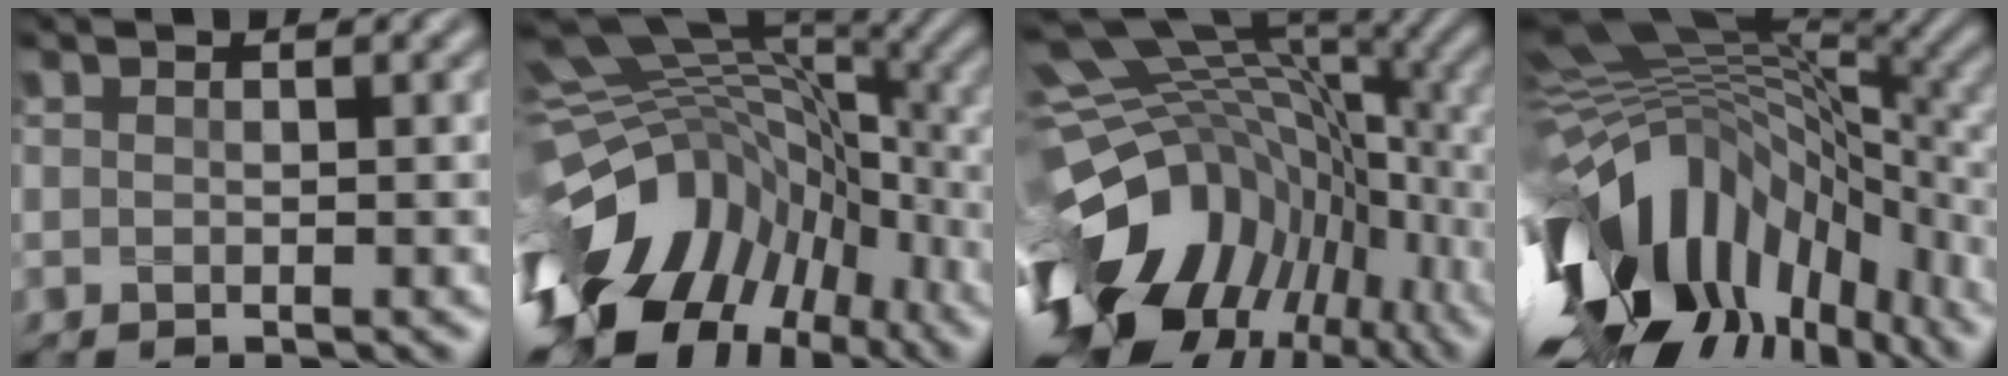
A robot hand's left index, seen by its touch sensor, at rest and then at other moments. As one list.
[{"total": 15.9, "force": [-5.4, 10.7, 10.5], "torque": [-0.212, -0.007, -0.080]}, {"total": 17.3, "force": [-5.5, 10.1, 13.0], "torque": [-0.263, -0.021, -0.072]}, {"total": 16.1, "force": [-4.5, 8.4, 13.0], "torque": [-0.258, -0.003, -0.079]}]